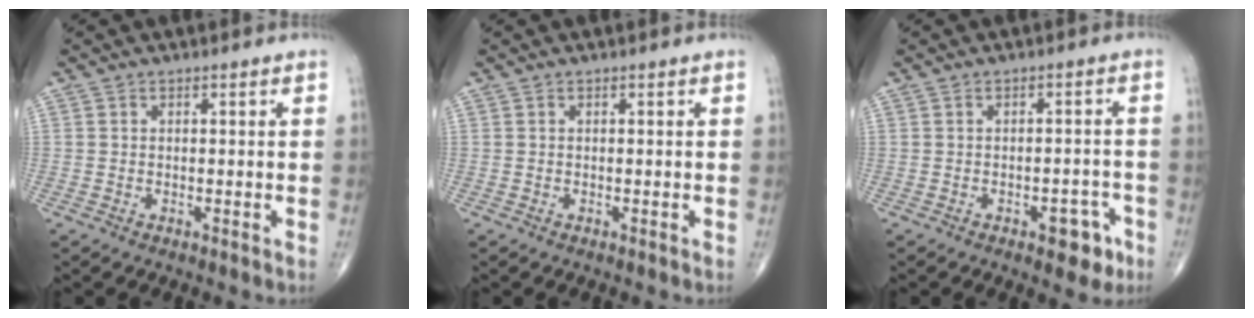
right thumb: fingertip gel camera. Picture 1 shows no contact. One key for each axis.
{"total": 0.0}
{"total": 5.4, "fx": -2.8, "fy": 2.8, "fz": 3.7, "tx": -0.026, "ty": 0.019, "tz": -0.030}